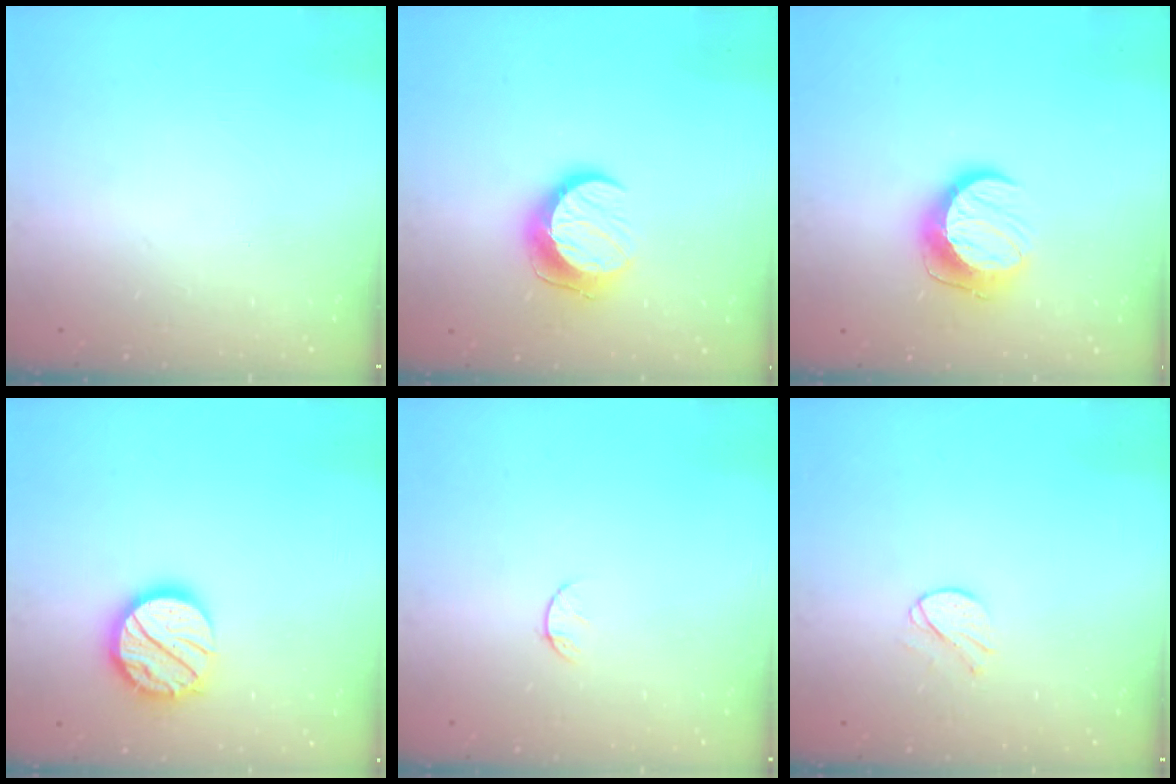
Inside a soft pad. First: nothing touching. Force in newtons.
{"total": 10.1, "press": 10.1, "slide": 0.2}
{"total": 11.5, "press": 11.5, "slide": 0.8}
{"total": 14.8, "press": 14.7, "slide": 1.3}
{"total": 4.7, "press": 4.6, "slide": 0.5}
{"total": 4.7, "press": 4.6, "slide": 0.5}